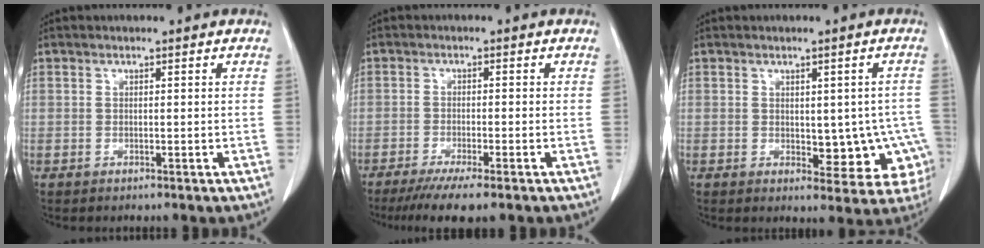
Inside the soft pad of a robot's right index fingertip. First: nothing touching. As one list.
[{"total": 6.5, "force": [-4.7, 0.2, 4.5], "torque": [-0.069, -0.015, -0.077]}, {"total": 8.8, "force": [-1.2, 4.7, 7.4], "torque": [-0.061, 0.010, -0.004]}]